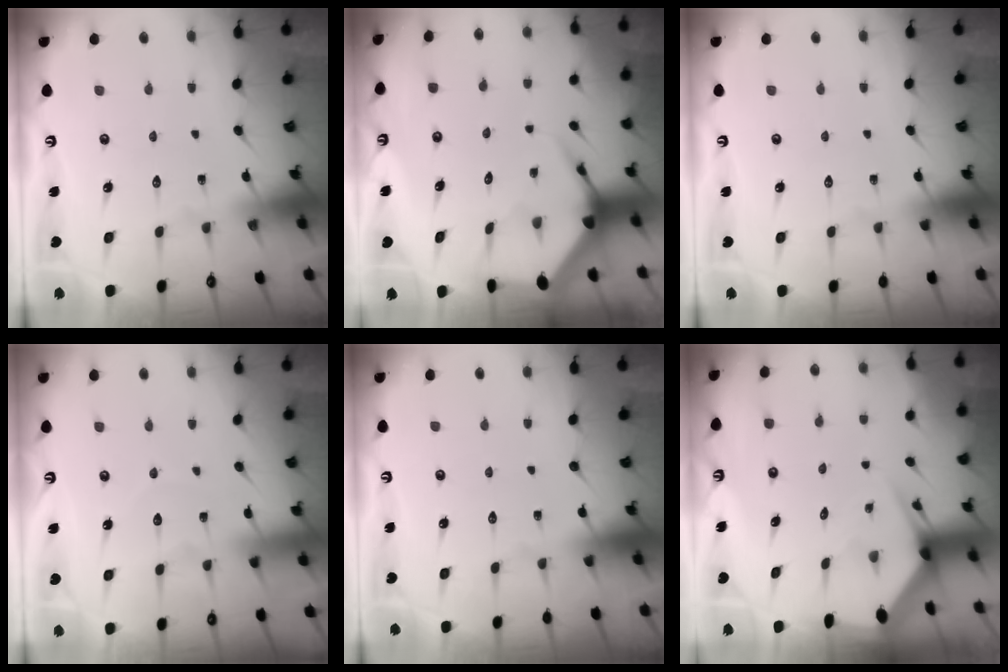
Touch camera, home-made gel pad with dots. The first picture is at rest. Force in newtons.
{"total": 4.7, "press": 4.7, "slide": 0.5}
{"total": 0.0}
{"total": 5.1, "press": 5.1, "slide": 0.6}
{"total": 0.0}
{"total": 3.1, "press": 3.1, "slide": 0.4}